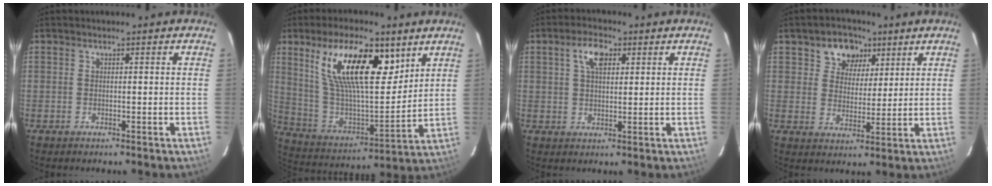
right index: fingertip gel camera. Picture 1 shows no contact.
{"total": 20.9, "force": [10.4, 8.0, 16.3], "torque": [-0.296, 0.009, 0.196]}
{"total": 5.2, "force": [2.1, 2.7, 3.9], "torque": [-0.070, 0.014, 0.037]}
{"total": 7.6, "force": [4.0, 6.0, 2.4], "torque": [-0.041, 0.013, 0.066]}